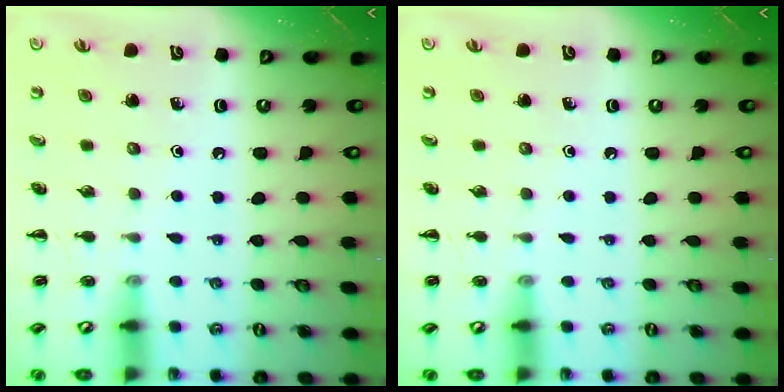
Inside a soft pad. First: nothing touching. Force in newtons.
{"total": 0.0}